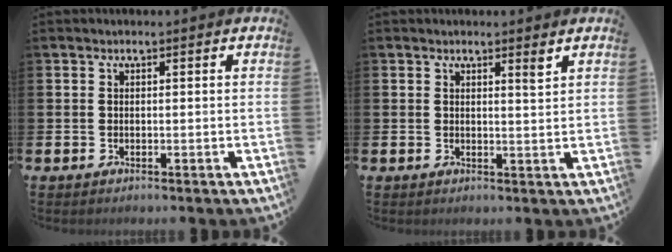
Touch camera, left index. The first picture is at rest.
{"total": 2.1, "force": [1.8, 0.0, 1.1], "torque": [-0.008, -0.009, 0.028]}